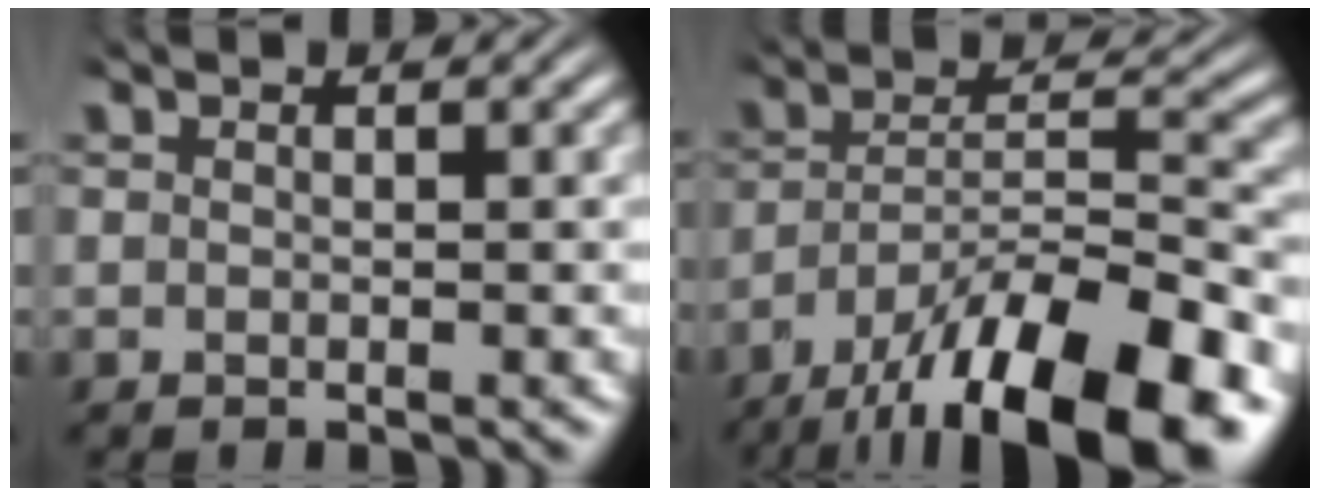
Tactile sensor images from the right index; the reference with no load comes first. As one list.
[{"total": 11.4, "force": [-5.8, 4.5, 8.7], "torque": [-0.130, -0.025, -0.078]}]